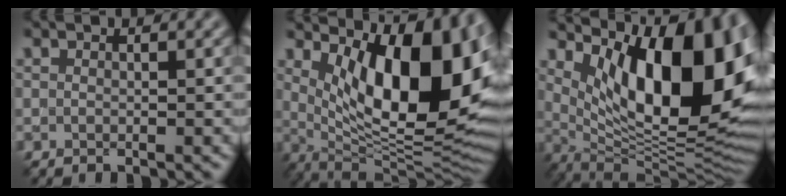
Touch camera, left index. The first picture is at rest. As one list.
[{"total": 13.9, "force": [3.7, 5.6, 12.1], "torque": [-0.159, -0.013, 0.065]}, {"total": 15.3, "force": [4.6, 6.3, 13.2], "torque": [-0.160, -0.012, 0.075]}]